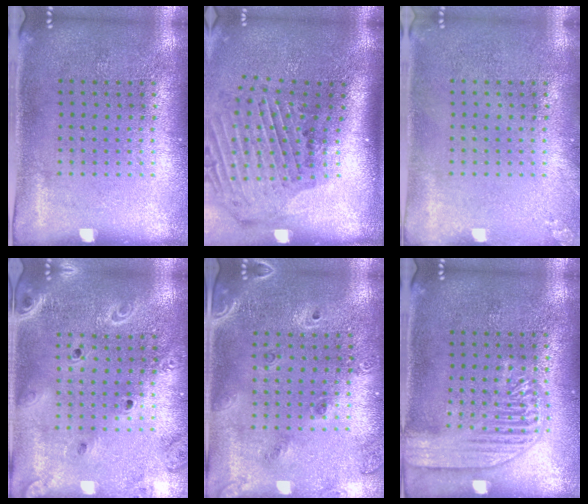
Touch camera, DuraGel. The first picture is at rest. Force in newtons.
{"total": 2.4, "press": 1.9, "slide": 1.4}
{"total": 0.9, "press": 0.9, "slide": 0.1}
{"total": 2.1, "press": 1.9, "slide": 0.8}
{"total": 1.6, "press": 1.4, "slide": 0.9}
{"total": 3.1, "press": 3.1, "slide": 0.5}